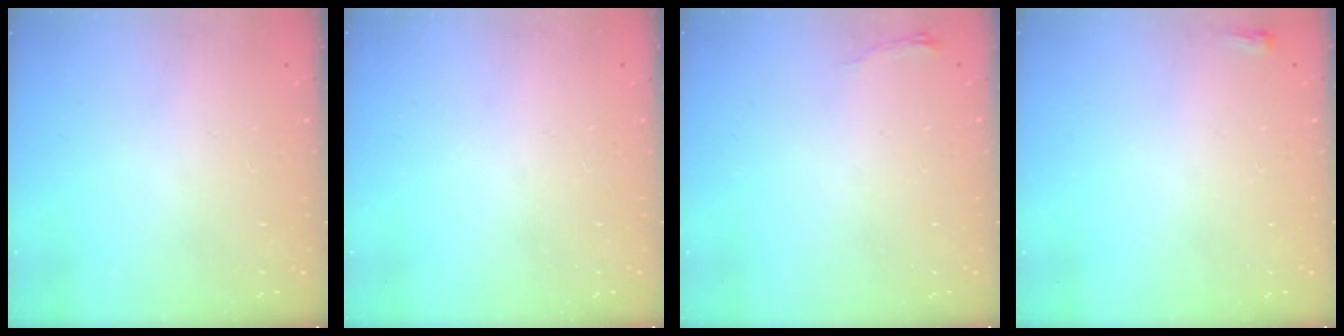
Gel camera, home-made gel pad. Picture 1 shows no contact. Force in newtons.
{"total": 0.0}
{"total": 3.6, "press": 3.6, "slide": 0.5}
{"total": 2.1, "press": 2.0, "slide": 0.5}